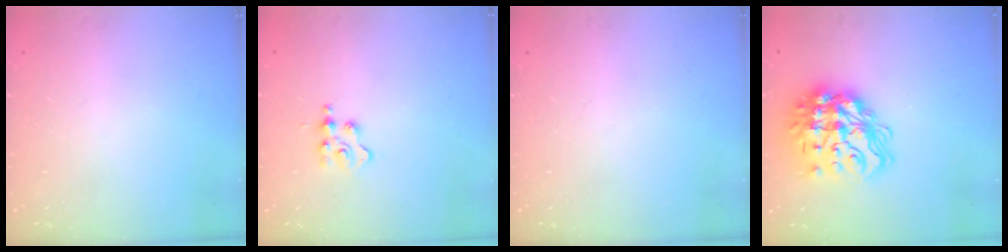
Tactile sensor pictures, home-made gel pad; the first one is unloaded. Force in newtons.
{"total": 2.2, "press": 2.1, "slide": 0.3}
{"total": 0.0}
{"total": 21.1, "press": 21.0, "slide": 2.0}